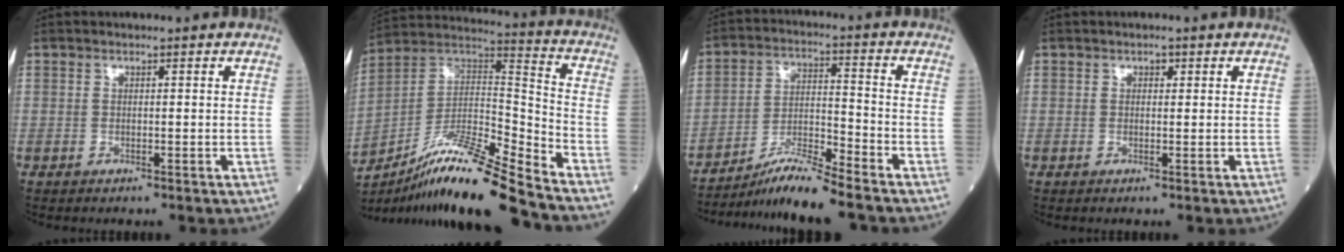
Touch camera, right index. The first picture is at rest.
{"total": 19.1, "force": [-14.9, 0.1, 11.9], "torque": [-0.236, 0.004, -0.271]}
{"total": 8.5, "force": [-7.5, -1.1, 3.8], "torque": [-0.075, -0.014, -0.138]}
{"total": 0.8, "force": [0.4, 0.5, 0.5], "torque": [-0.005, 0.000, 0.004]}